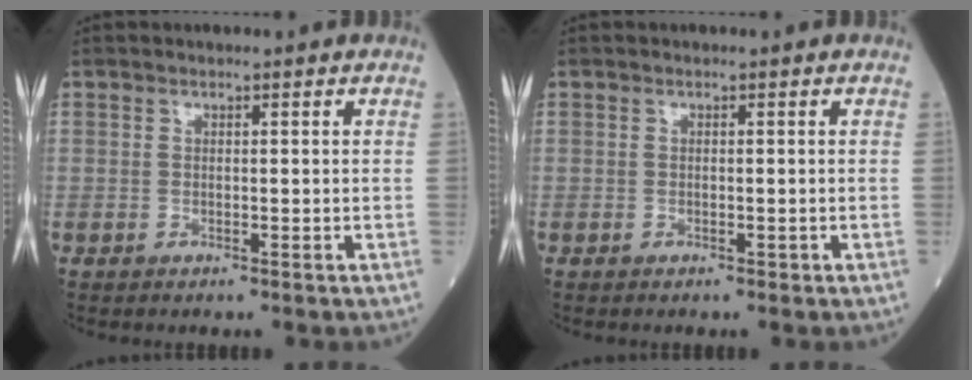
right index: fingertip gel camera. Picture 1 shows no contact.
{"total": 0.0}